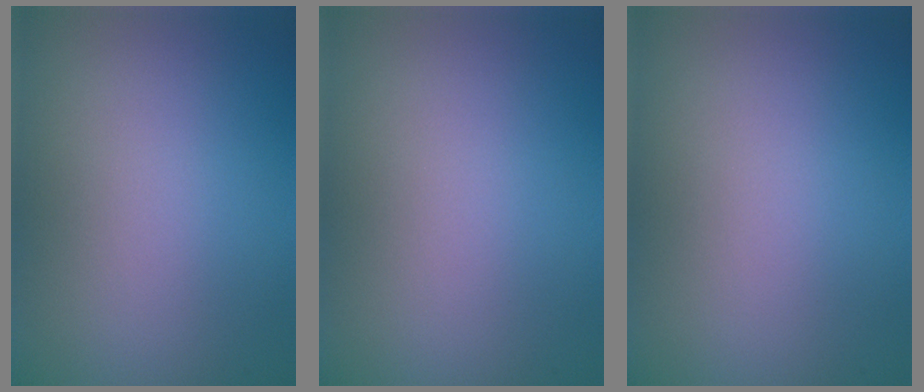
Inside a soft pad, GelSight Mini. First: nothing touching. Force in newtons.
{"total": 0.0}
{"total": 0.0}